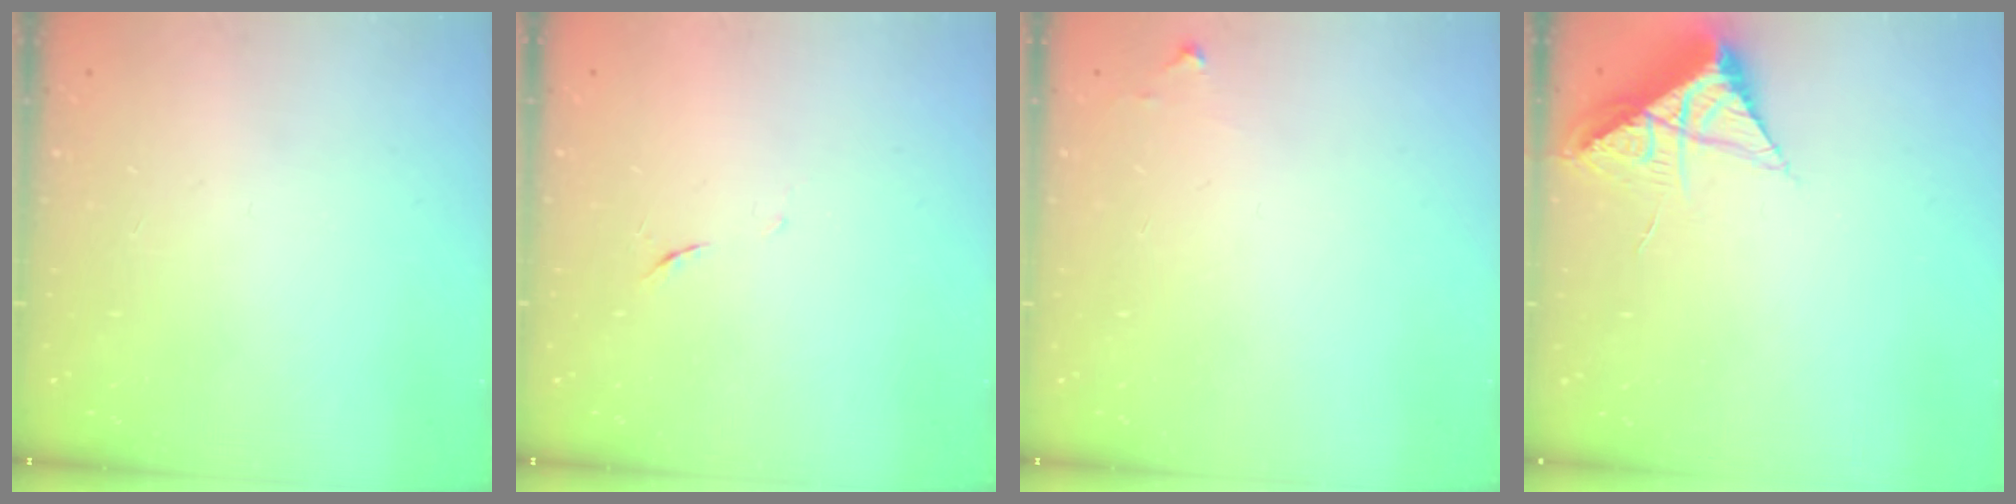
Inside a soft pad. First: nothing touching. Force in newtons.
{"total": 4.3, "press": 4.1, "slide": 1.2}
{"total": 5.0, "press": 5.0, "slide": 0.7}
{"total": 8.5, "press": 8.5, "slide": 0.5}